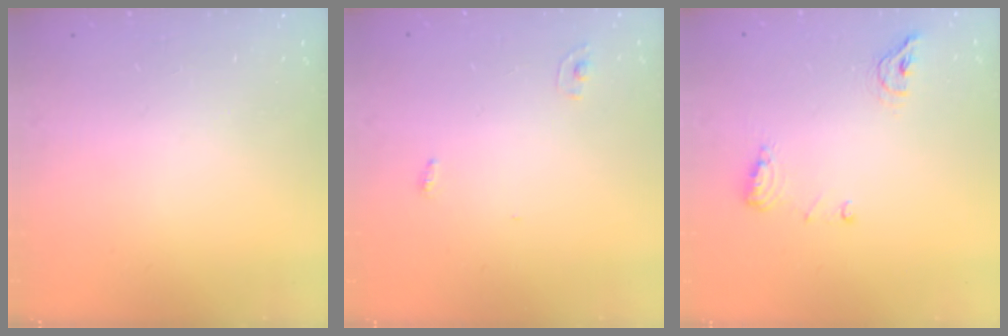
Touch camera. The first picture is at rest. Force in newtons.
{"total": 2.8, "press": 2.8, "slide": 0.1}
{"total": 8.2, "press": 8.1, "slide": 1.5}